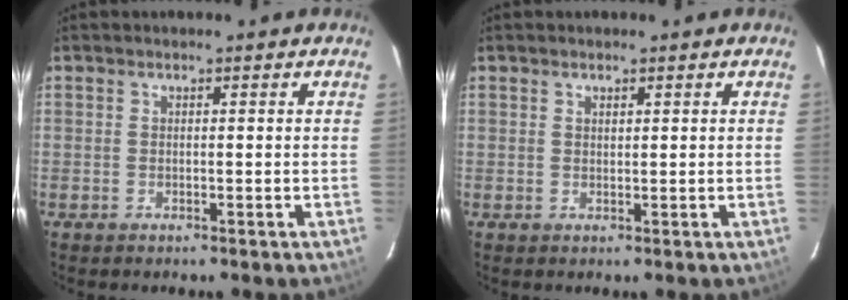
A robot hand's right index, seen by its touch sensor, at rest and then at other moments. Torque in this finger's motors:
{"motor_torque": [0.02, 0.07, -0.03, -0.01]}